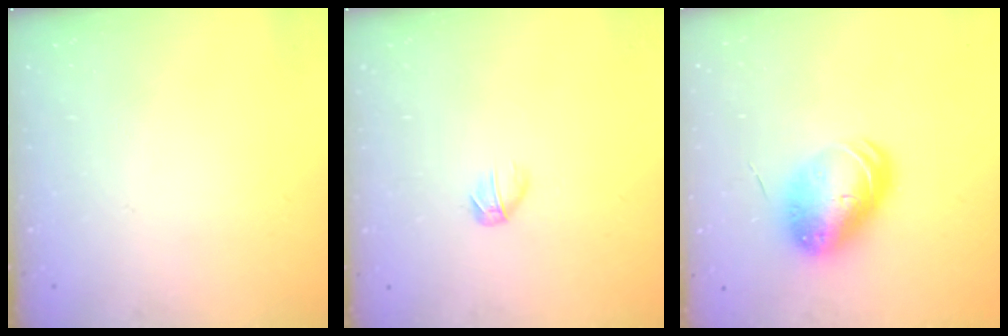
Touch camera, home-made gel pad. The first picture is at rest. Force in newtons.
{"total": 3.8, "press": 3.6, "slide": 1.1}
{"total": 11.4, "press": 11.2, "slide": 2.2}